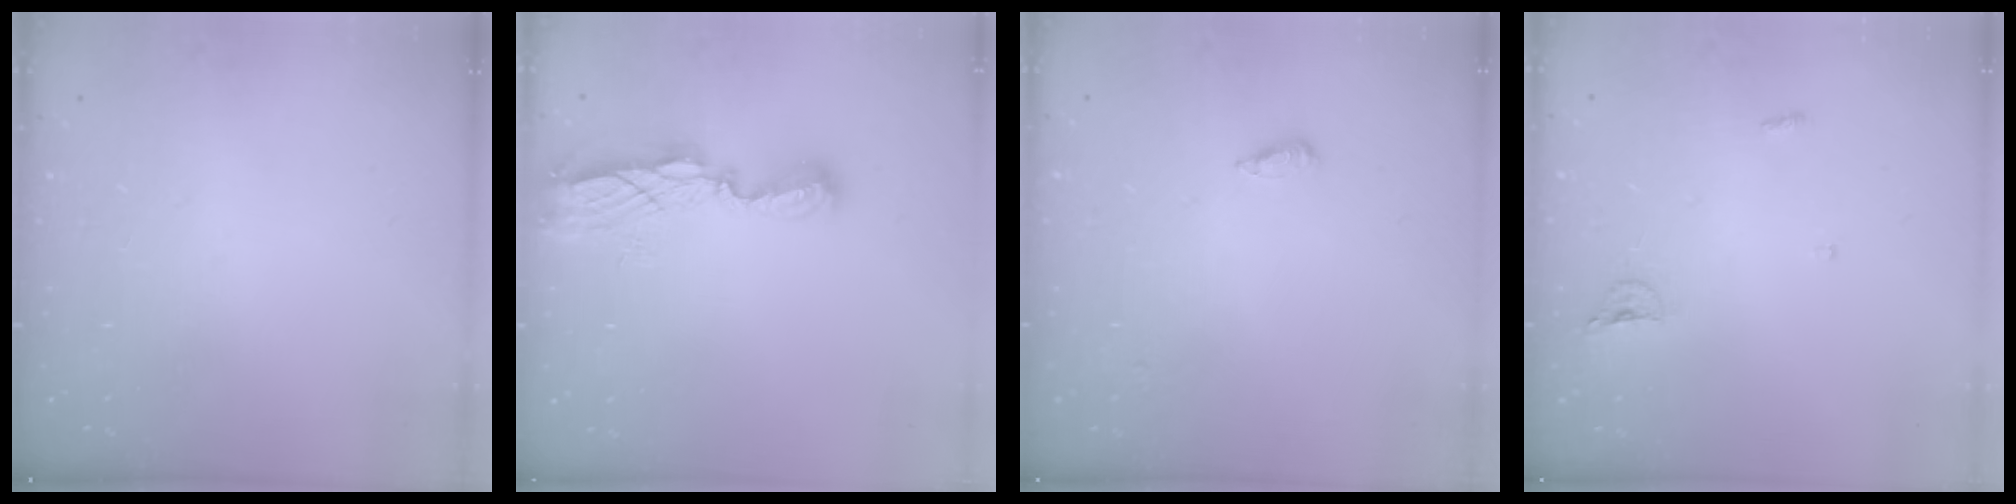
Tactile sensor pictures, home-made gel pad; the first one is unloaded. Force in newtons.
{"total": 7.4, "press": 7.4, "slide": 0.2}
{"total": 2.2, "press": 2.2, "slide": 0.5}
{"total": 3.9, "press": 3.8, "slide": 0.8}